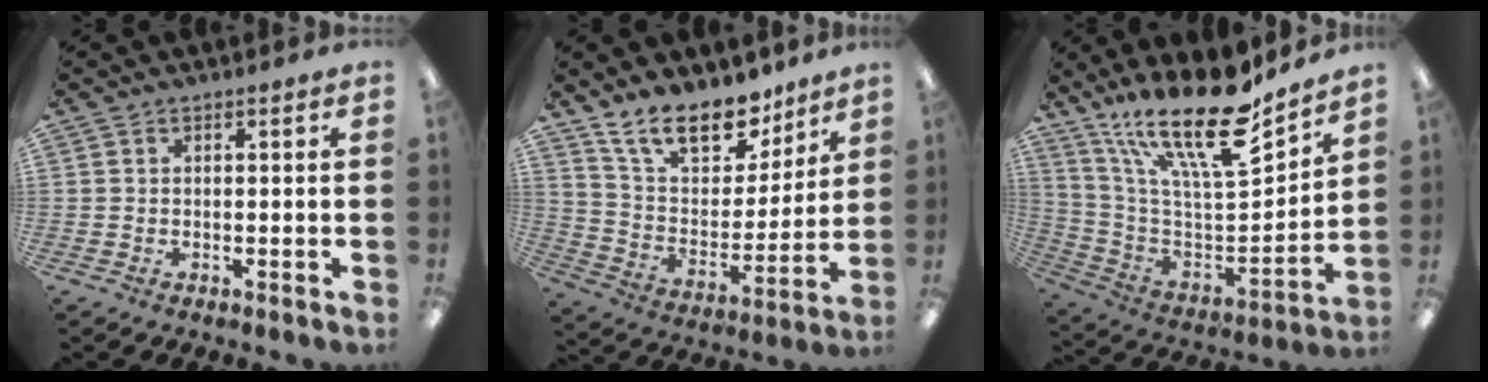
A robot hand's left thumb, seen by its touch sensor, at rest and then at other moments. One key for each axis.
{"total": 17.6, "fx": 13.0, "fy": 8.1, "fz": 8.6, "tx": -0.151, "ty": -0.075, "tz": 0.236}
{"total": 22.9, "fx": 16.6, "fy": 6.1, "fz": 14.6, "tx": -0.258, "ty": -0.124, "tz": 0.279}